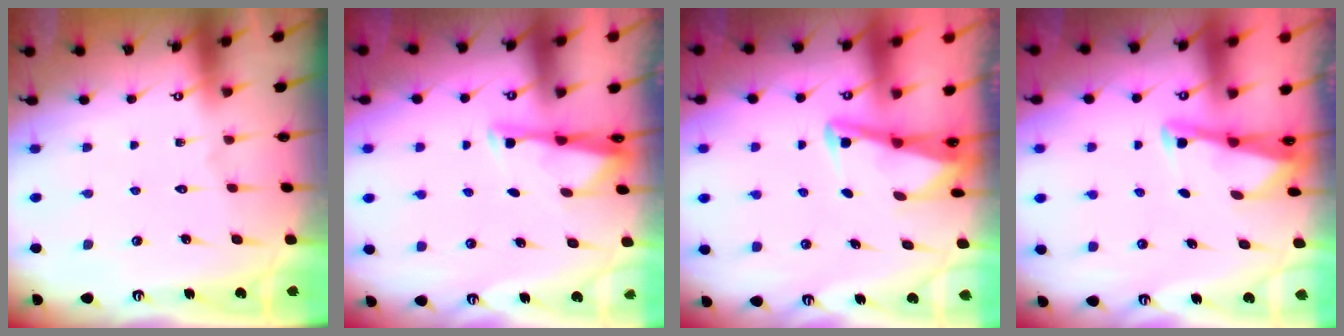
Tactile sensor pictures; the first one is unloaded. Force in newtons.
{"total": 3.1, "press": 3.1, "slide": 0.3}
{"total": 2.9, "press": 2.8, "slide": 0.4}
{"total": 2.6, "press": 2.6, "slide": 0.1}